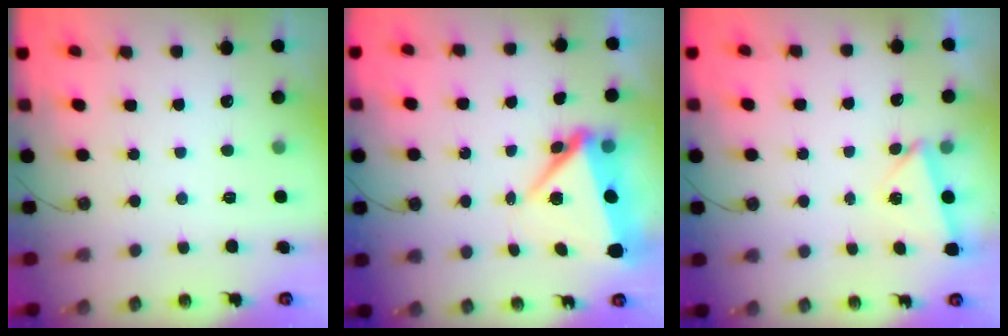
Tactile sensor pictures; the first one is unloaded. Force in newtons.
{"total": 7.2, "press": 6.9, "slide": 1.8}
{"total": 2.6, "press": 1.9, "slide": 1.8}